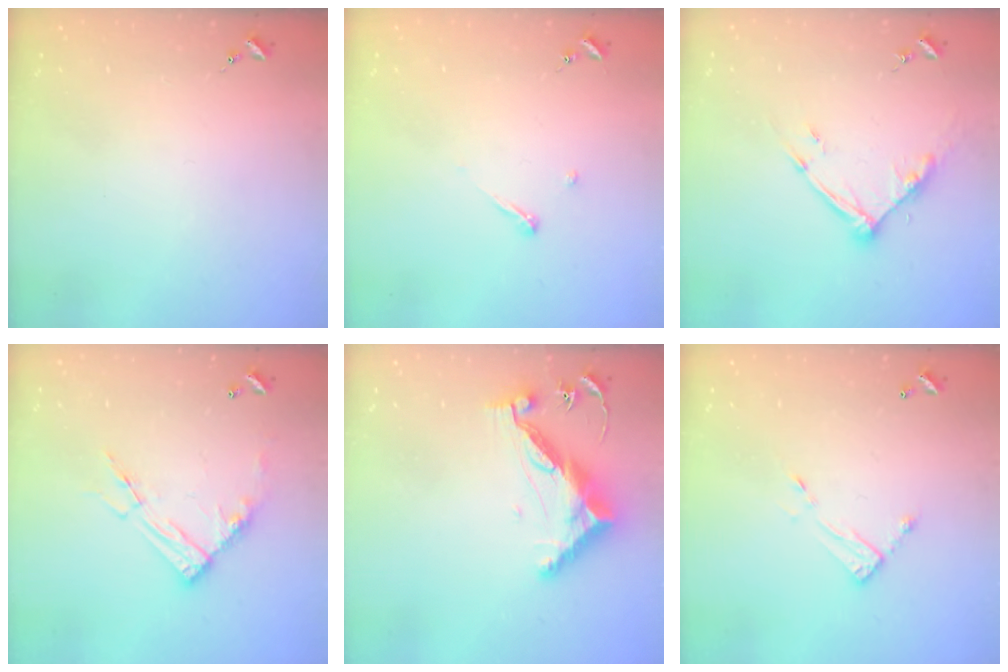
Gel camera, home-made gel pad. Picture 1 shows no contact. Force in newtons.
{"total": 3.6, "press": 3.6, "slide": 0.4}
{"total": 10.3, "press": 10.2, "slide": 0.9}
{"total": 13.1, "press": 13.0, "slide": 1.2}
{"total": 12.7, "press": 12.7, "slide": 0.5}
{"total": 7.3, "press": 7.3, "slide": 0.3}